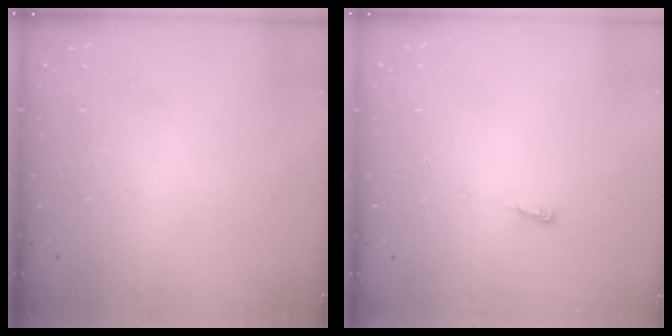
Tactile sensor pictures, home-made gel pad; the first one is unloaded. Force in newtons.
{"total": 3.3, "press": 3.3, "slide": 0.8}